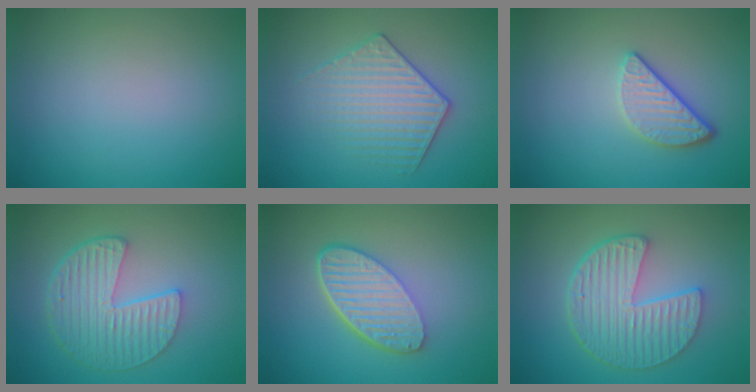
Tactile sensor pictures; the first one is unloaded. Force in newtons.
{"total": 3.4, "press": 3.4, "slide": 0.6}
{"total": 3.3, "press": 2.7, "slide": 1.8}
{"total": 5.8, "press": 4.2, "slide": 3.9}
{"total": 6.0, "press": 4.2, "slide": 4.2}
{"total": 6.4, "press": 4.8, "slide": 4.2}